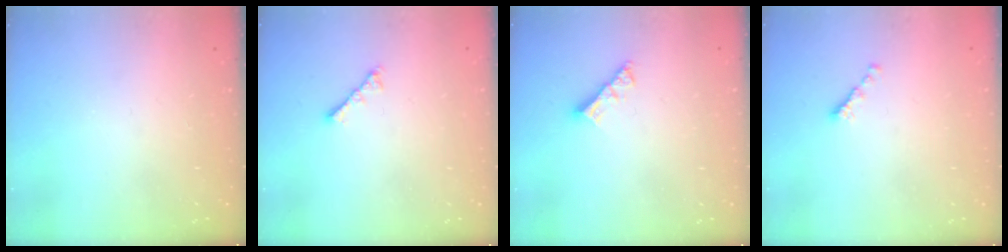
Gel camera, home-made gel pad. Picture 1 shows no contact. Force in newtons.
{"total": 3.4, "press": 3.4, "slide": 0.6}
{"total": 4.8, "press": 4.8, "slide": 0.5}
{"total": 0.0}